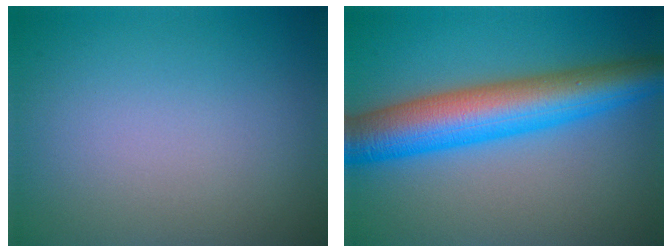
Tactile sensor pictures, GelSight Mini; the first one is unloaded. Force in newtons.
{"total": 9.0, "press": 8.9, "slide": 0.2}